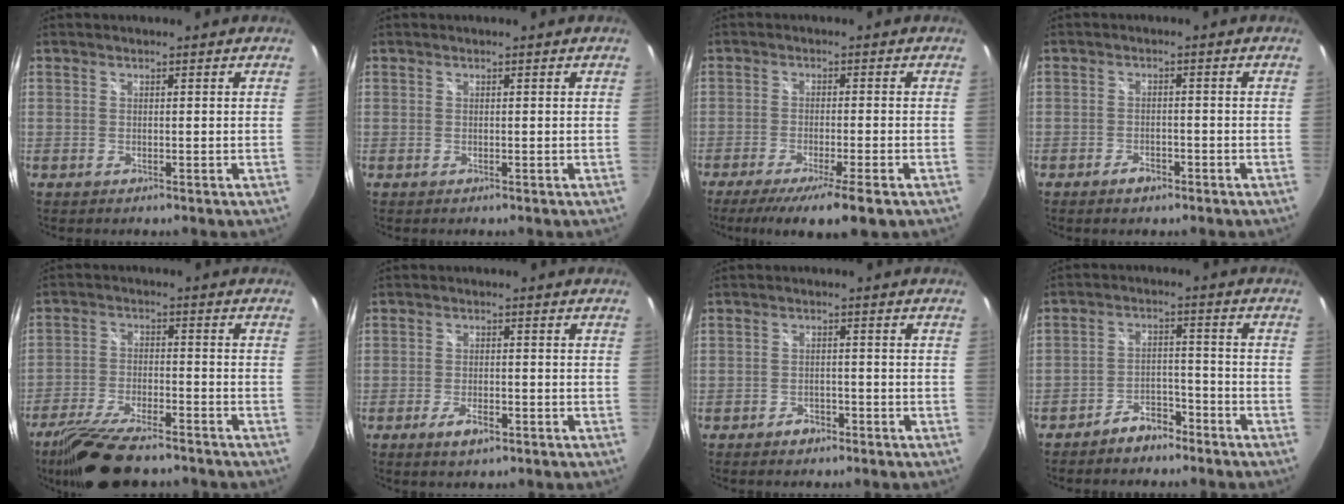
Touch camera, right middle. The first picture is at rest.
{"total": 0.0}
{"total": 10.6, "force": [-7.4, 0.8, 7.5], "torque": [-0.146, -0.039, -0.119]}
{"total": 2.5, "force": [-1.8, 1.2, 1.2], "torque": [-0.026, 0.001, -0.030]}
{"total": 14.0, "force": [-11.3, 3.5, 7.4], "torque": [-0.157, -0.029, -0.197]}
{"total": 4.0, "force": [-2.3, 1.5, 3.0], "torque": [-0.066, -0.007, -0.041]}
{"total": 2.6, "force": [-2.0, 1.5, 0.9], "torque": [-0.023, 0.004, -0.030]}
{"total": 5.7, "force": [-4.7, 2.5, 2.0], "torque": [-0.051, 0.019, -0.071]}